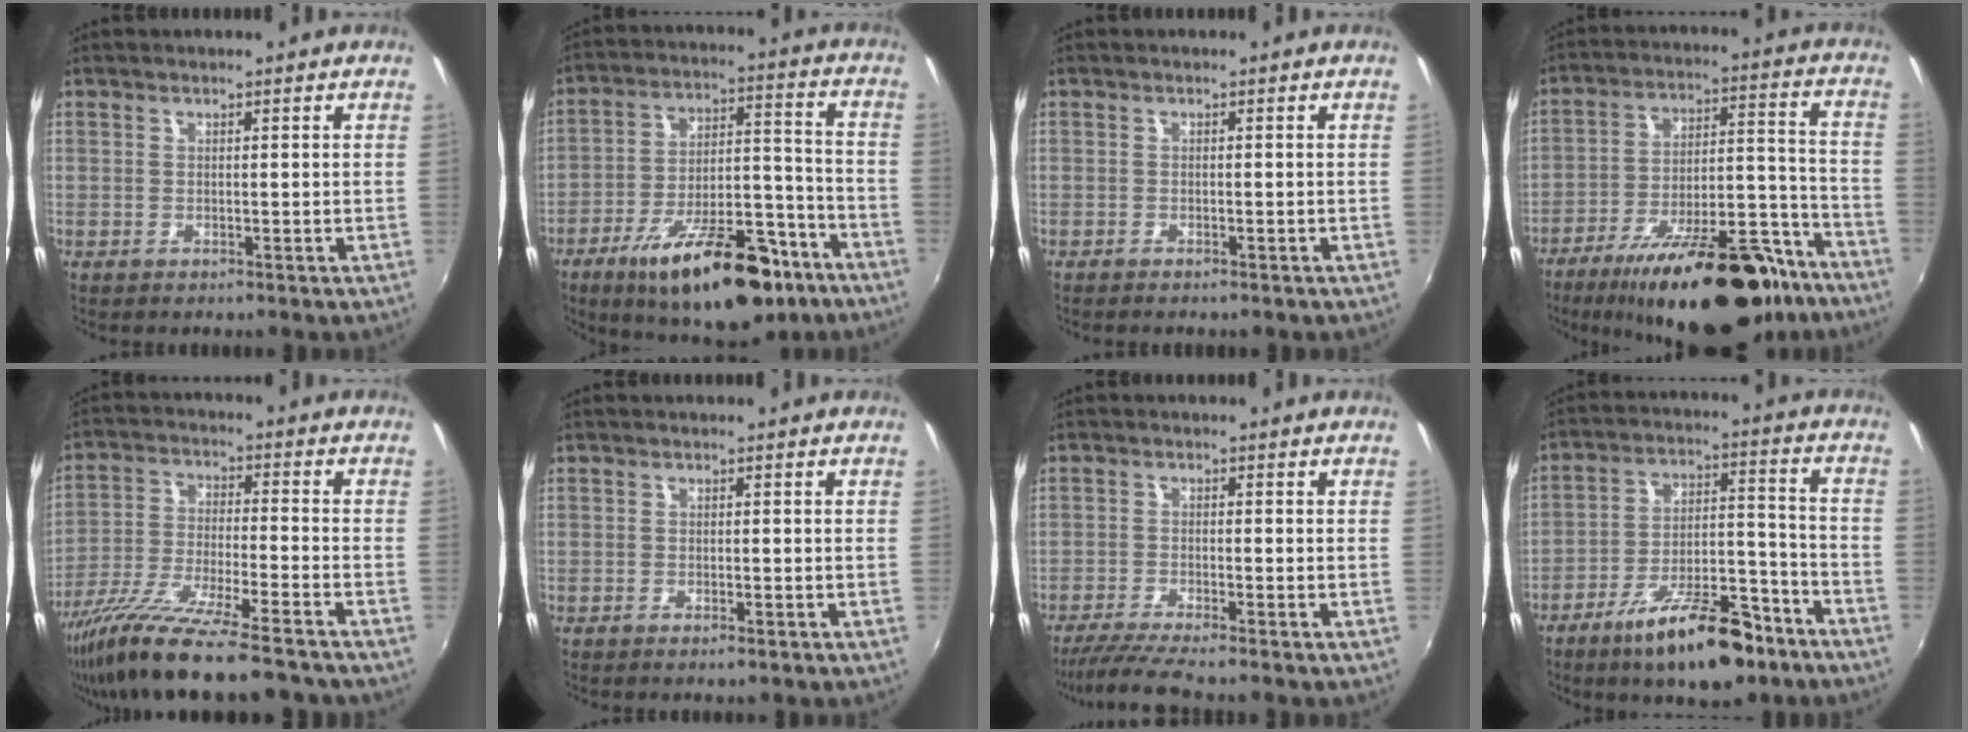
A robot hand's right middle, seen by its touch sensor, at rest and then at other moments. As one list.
[{"total": 22.5, "force": [-14.5, 8.1, 15.2], "torque": [-0.239, -0.009, -0.212]}, {"total": 1.2, "force": [-1.0, 0.3, 0.5], "torque": [-0.014, -0.005, -0.018]}, {"total": 25.6, "force": [-19.2, 8.4, 14.8], "torque": [-0.230, 0.001, -0.273]}, {"total": 17.4, "force": [-14.0, 1.1, 10.3], "torque": [-0.201, -0.053, -0.243]}, {"total": 1.1, "force": [-0.8, 0.2, 0.7], "torque": [-0.013, -0.002, -0.014]}, {"total": 6.3, "force": [-5.5, -0.9, 2.8], "torque": [-0.076, -0.020, -0.099]}, {"total": 16.5, "force": [-11.4, 5.3, 10.7], "torque": [-0.184, -0.001, -0.176]}]